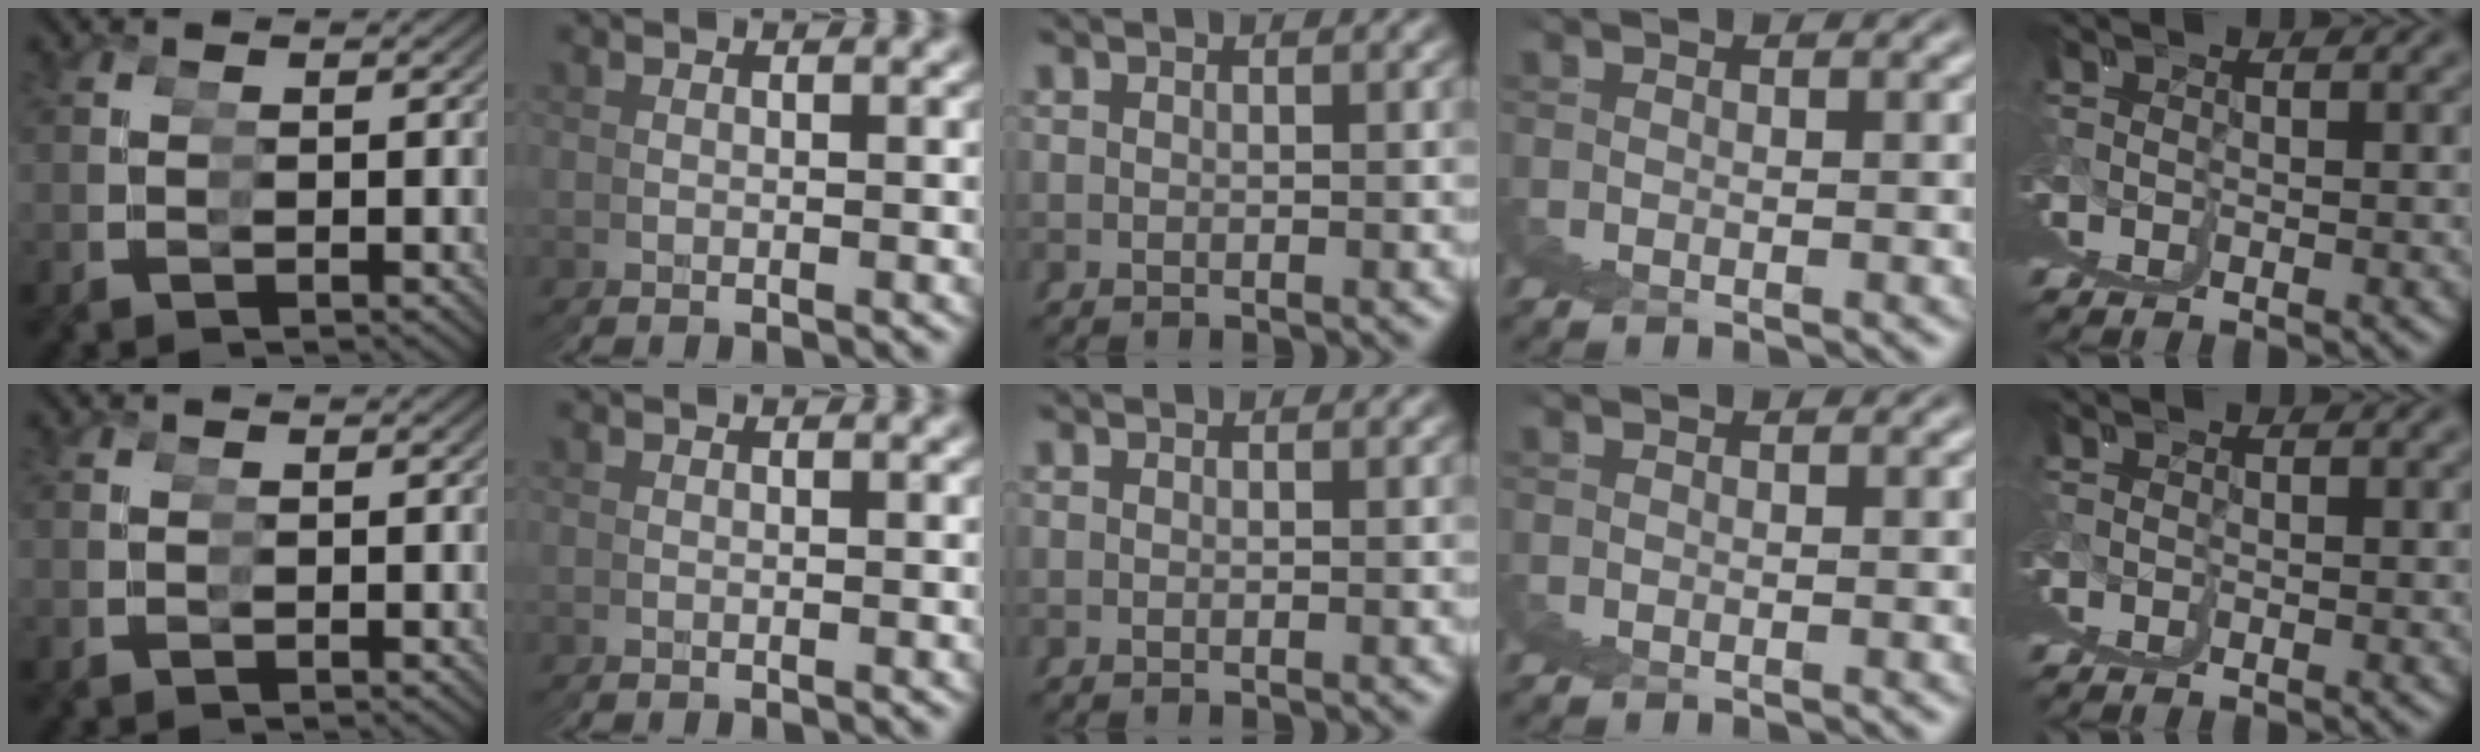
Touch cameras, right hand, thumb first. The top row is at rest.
{}